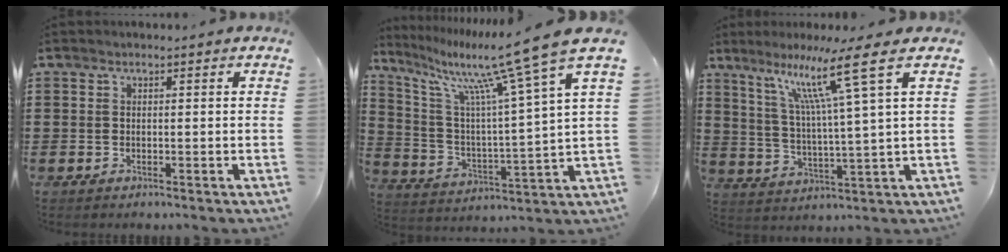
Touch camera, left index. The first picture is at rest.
{"total": 12.8, "force": [9.9, -0.3, 8.1], "torque": [-0.180, -0.068, 0.151]}
{"total": 11.6, "force": [6.5, -0.8, 9.6], "torque": [-0.193, -0.016, 0.098]}